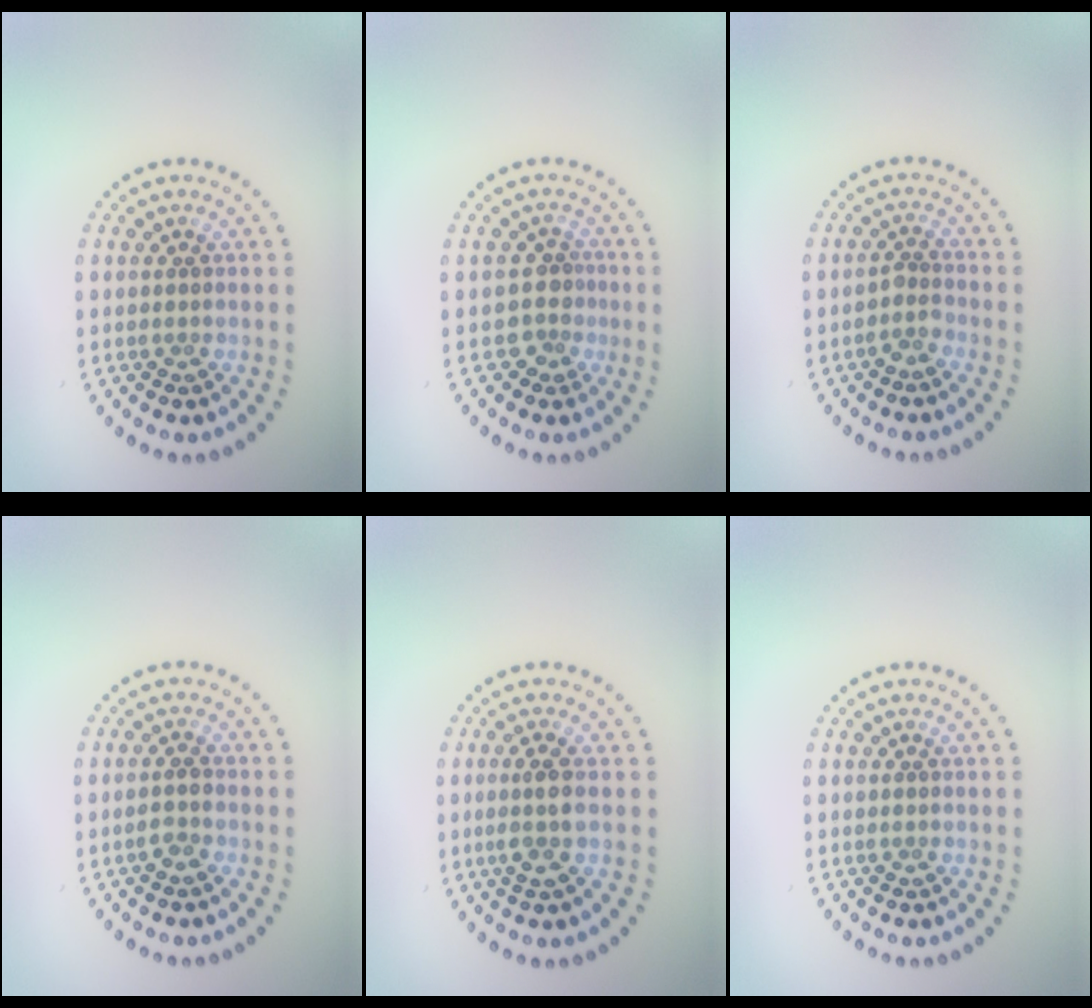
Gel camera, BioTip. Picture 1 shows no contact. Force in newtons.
{"total": 2.3, "press": 1.7, "slide": 1.6}
{"total": 1.3, "press": 1.1, "slide": 0.7}
{"total": 1.4, "press": 1.3, "slide": 0.6}
{"total": 2.1, "press": 1.7, "slide": 1.1}
{"total": 0.0}